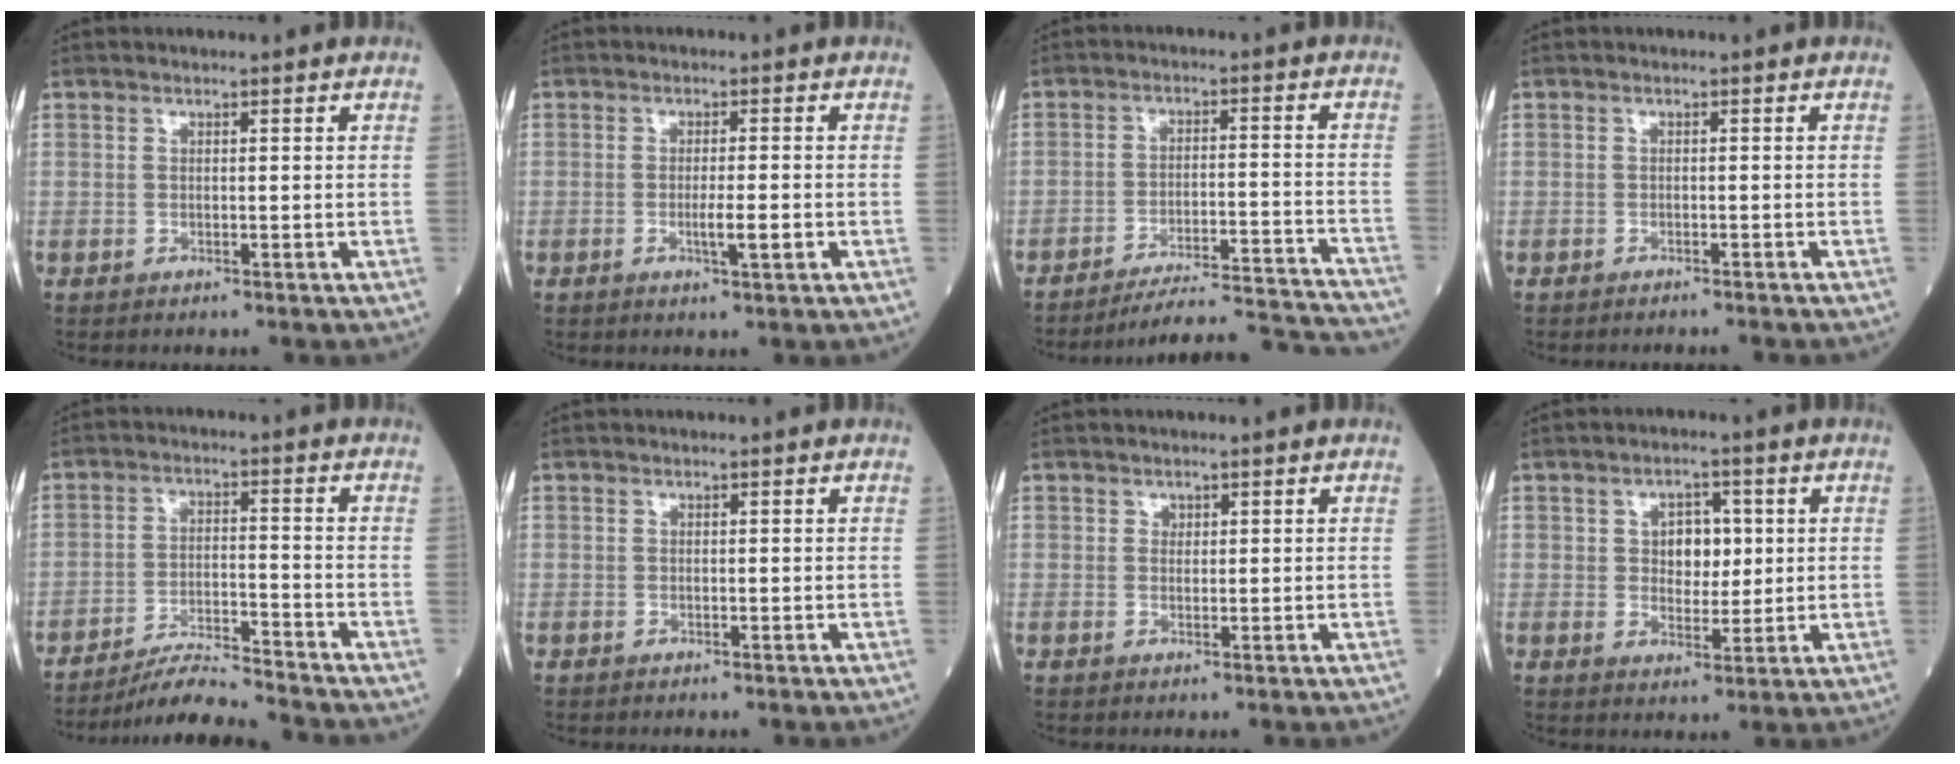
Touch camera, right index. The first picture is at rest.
{"total": 3.2, "force": [-0.9, 0.1, 3.1], "torque": [-0.054, -0.004, -0.014]}
{"total": 17.3, "force": [-17.0, -1.0, 3.2], "torque": [-0.025, 0.000, -0.232]}
{"total": 2.2, "force": [-2.2, -0.2, 0.4], "torque": [-0.003, -0.003, -0.028]}
{"total": 8.2, "force": [-7.9, -1.3, 1.6], "torque": [-0.024, -0.011, -0.145]}
{"total": 0.0}
{"total": 0.7, "force": [0.4, 0.6, 0.2], "torque": [0.004, -0.002, 0.005]}
{"total": 5.0, "force": [1.0, 3.2, 3.7], "torque": [-0.051, 0.008, 0.020]}